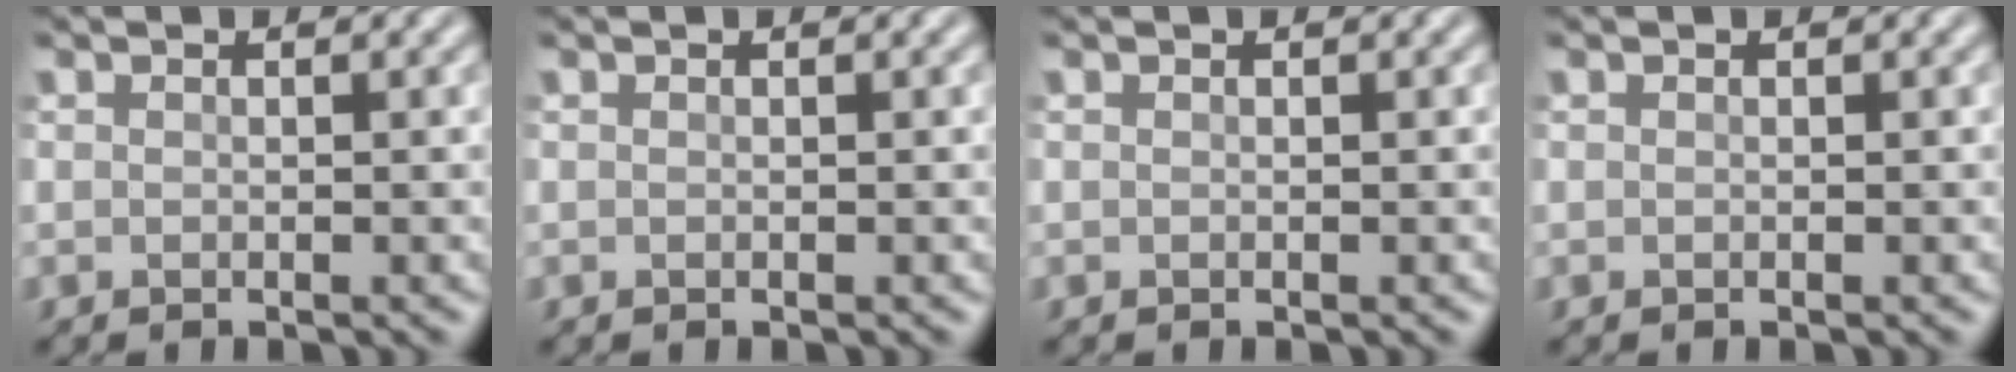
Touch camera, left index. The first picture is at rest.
{"total": 0.0}
{"total": 0.0}
{"total": 0.0}